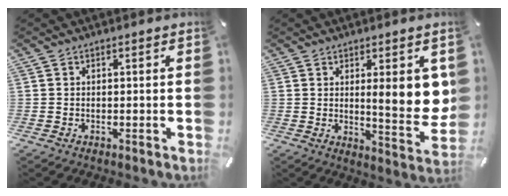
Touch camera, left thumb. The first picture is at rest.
{"total": 11.4, "force": [2.3, 3.2, 10.7], "torque": [-0.136, -0.021, 0.033]}